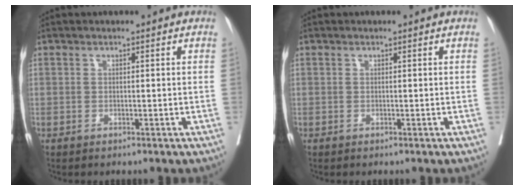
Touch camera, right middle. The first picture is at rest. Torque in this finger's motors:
{"motor_torque": [0.00, 0.00, 0.00, 0.00]}